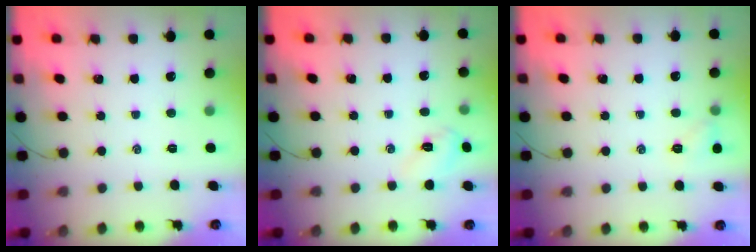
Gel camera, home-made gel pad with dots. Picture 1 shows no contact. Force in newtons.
{"total": 3.5, "press": 3.4, "slide": 0.9}
{"total": 6.1, "press": 5.9, "slide": 1.7}